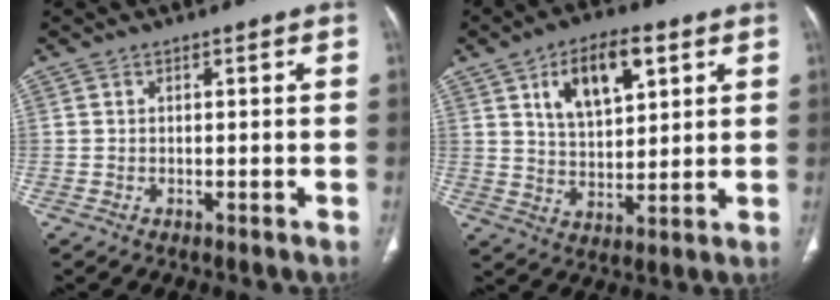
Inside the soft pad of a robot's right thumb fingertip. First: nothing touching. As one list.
[{"total": 12.4, "force": [5.4, 6.3, 9.2], "torque": [-0.129, -0.012, 0.098]}]